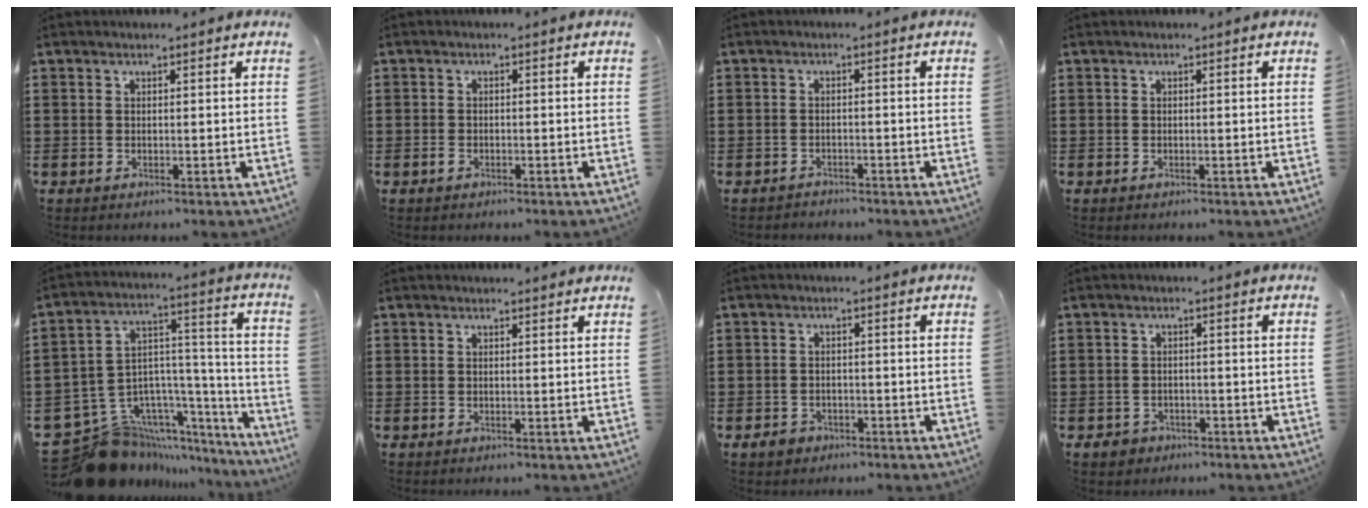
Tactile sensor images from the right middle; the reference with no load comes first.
{"total": 1.1, "force": [-0.7, 0.8, 0.5], "torque": [-0.018, -0.005, -0.016]}
{"total": 1.5, "force": [-1.4, 0.5, -0.4], "torque": [0.003, 0.003, -0.032]}
{"total": 0.0}
{"total": 12.7, "force": [-9.4, 7.7, 3.7], "torque": [-0.102, 0.009, -0.167]}
{"total": 0.6, "force": [0.5, 0.1, 0.0], "torque": [-0.003, -0.001, 0.011]}
{"total": 2.0, "force": [-1.4, 1.4, 0.4], "torque": [-0.013, 0.001, -0.030]}
{"total": 1.7, "force": [-1.1, 1.3, 0.1], "torque": [-0.007, 0.000, -0.026]}